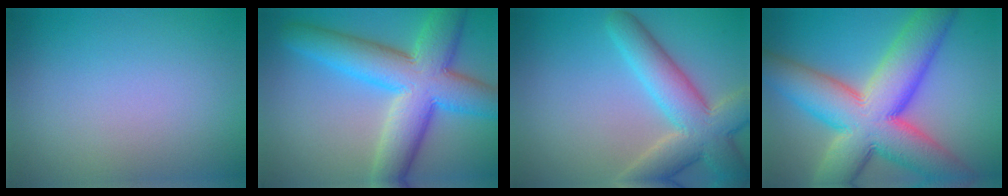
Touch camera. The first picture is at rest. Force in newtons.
{"total": 10.8, "press": 10.8, "slide": 0.4}
{"total": 7.8, "press": 7.8, "slide": 0.5}
{"total": 14.3, "press": 14.2, "slide": 0.6}